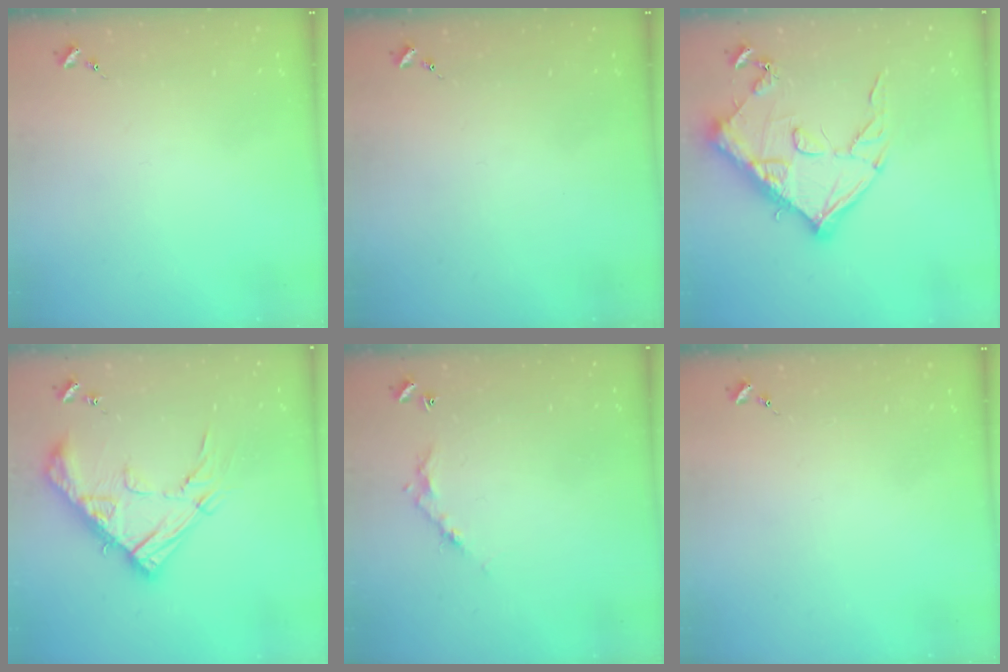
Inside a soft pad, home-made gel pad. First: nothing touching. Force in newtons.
{"total": 0.0}
{"total": 15.4, "press": 15.4, "slide": 0.9}
{"total": 19.5, "press": 19.4, "slide": 1.8}
{"total": 5.2, "press": 5.2, "slide": 0.3}
{"total": 0.0}